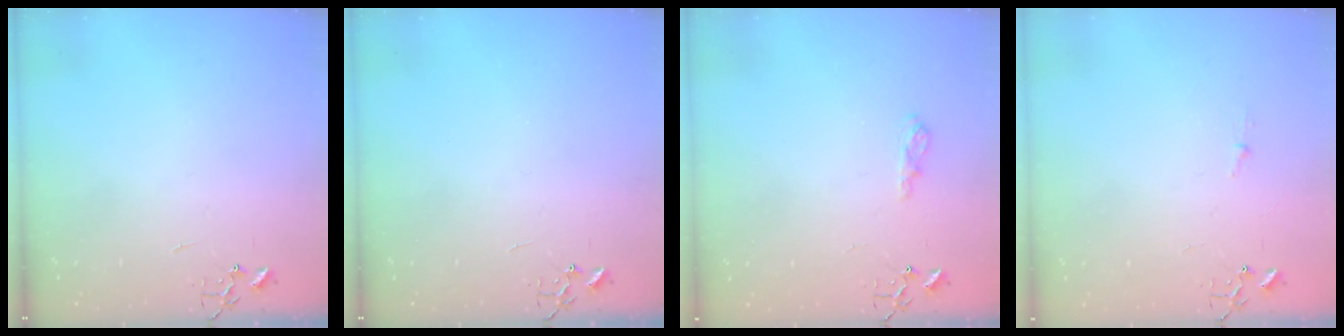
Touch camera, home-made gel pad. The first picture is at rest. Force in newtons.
{"total": 0.0}
{"total": 9.8, "press": 9.7, "slide": 1.0}
{"total": 3.1, "press": 3.1, "slide": 0.4}